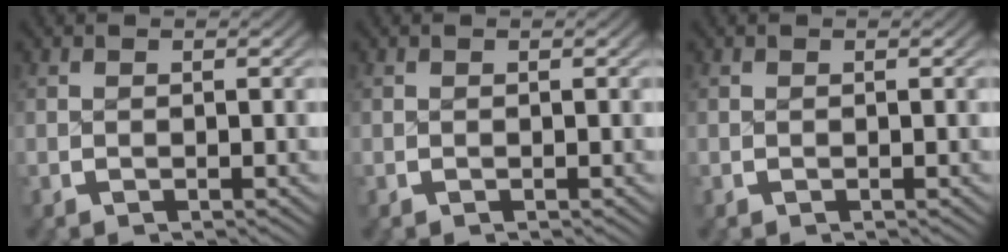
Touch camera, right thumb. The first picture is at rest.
{"total": 0.0}
{"total": 0.0}